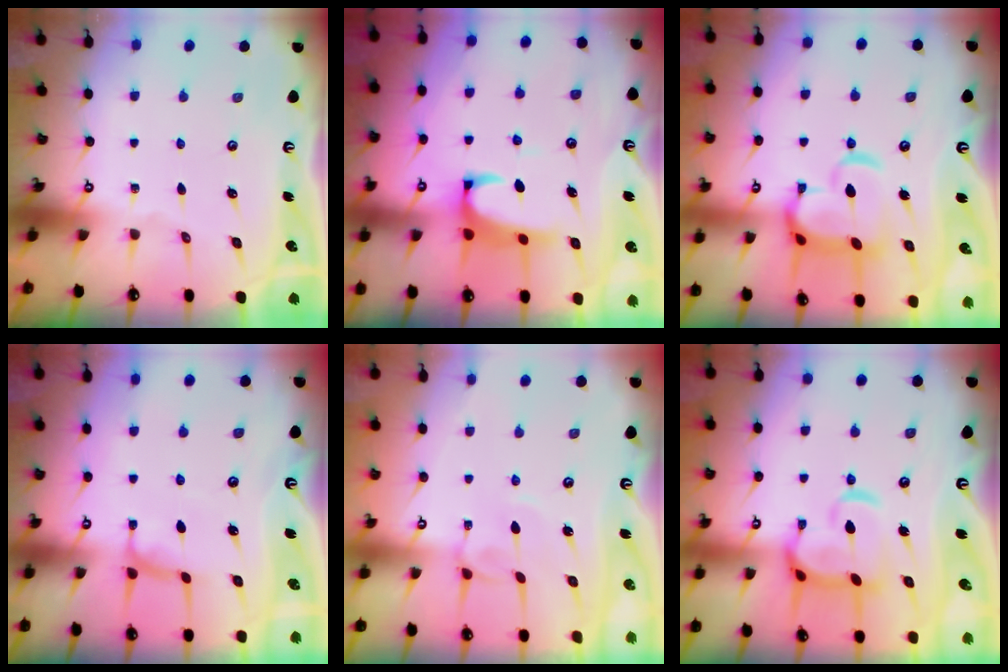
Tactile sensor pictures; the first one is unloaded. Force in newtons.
{"total": 2.4, "press": 2.3, "slide": 0.9}
{"total": 7.9, "press": 7.8, "slide": 1.3}
{"total": 0.9, "press": 0.8, "slide": 0.5}
{"total": 3.7, "press": 3.7, "slide": 0.2}
{"total": 8.0, "press": 7.9, "slide": 1.3}